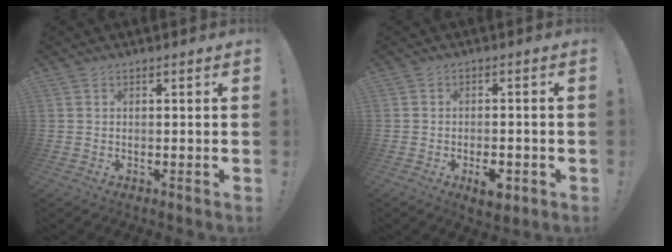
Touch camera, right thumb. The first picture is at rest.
{"total": 5.7, "force": [-2.7, 2.5, 4.4], "torque": [-0.054, 0.003, -0.042]}